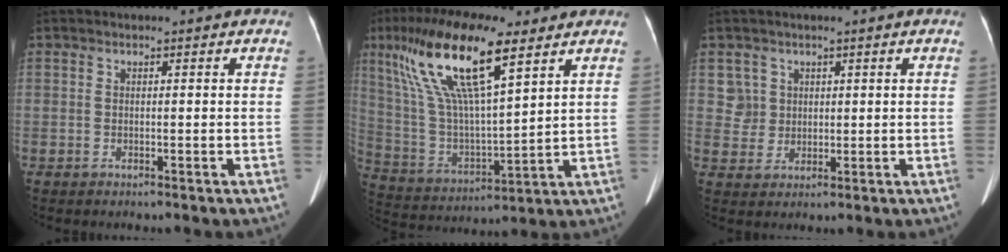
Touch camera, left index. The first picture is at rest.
{"total": 18.1, "force": [9.9, 3.6, 14.7], "torque": [-0.302, 0.009, 0.188]}
{"total": 3.6, "force": [1.2, 3.3, -0.4], "torque": [0.019, -0.001, 0.025]}